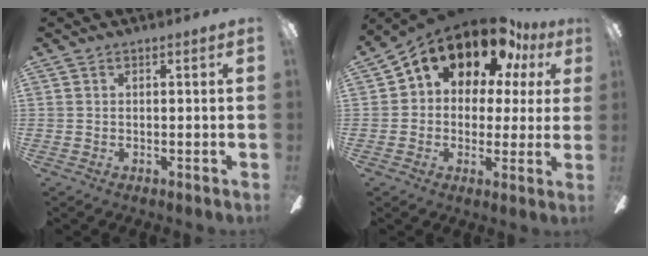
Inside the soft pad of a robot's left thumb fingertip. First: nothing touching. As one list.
[{"total": 15.5, "force": [10.9, 8.3, 7.4], "torque": [-0.134, -0.070, 0.191]}]